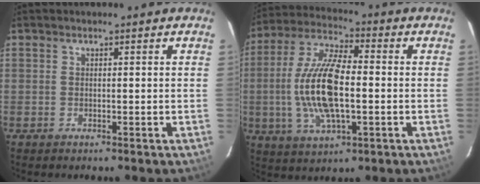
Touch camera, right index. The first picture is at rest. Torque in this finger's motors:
{"motor_torque": [2.14, 0.00, 1.06, 0.21]}